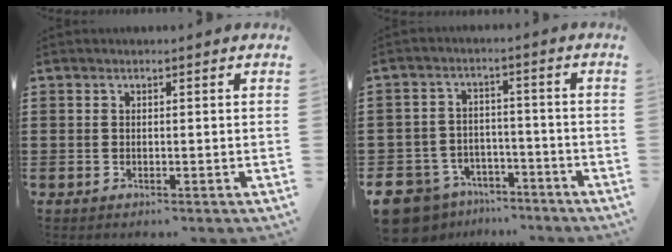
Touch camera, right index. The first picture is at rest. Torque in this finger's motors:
{"motor_torque": [0.24, 0.49, -0.19, -0.21]}